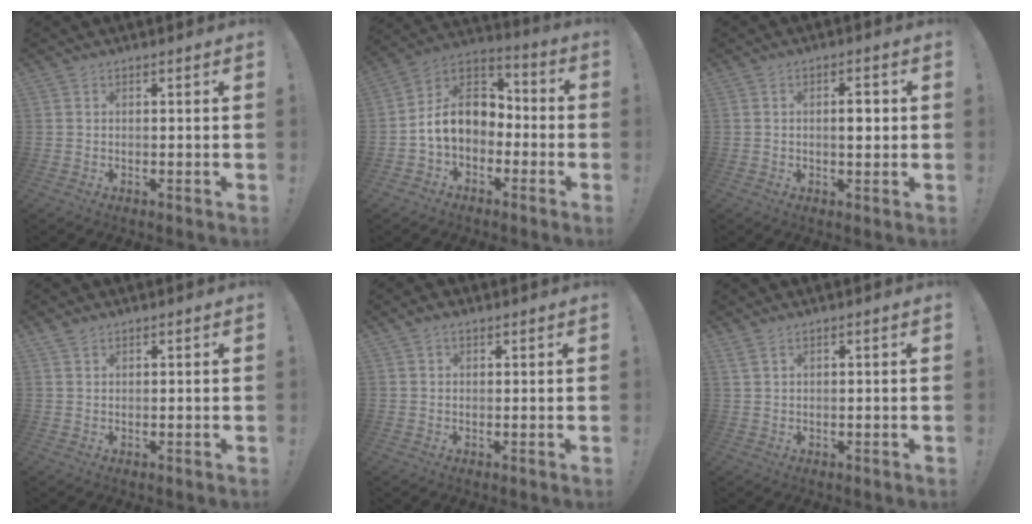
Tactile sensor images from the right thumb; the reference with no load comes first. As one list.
[{"total": 14.0, "force": [0.2, 10.8, 8.9], "torque": [-0.138, 0.005, 0.011]}, {"total": 4.2, "force": [0.0, 1.8, 3.8], "torque": [-0.041, -0.001, -0.010]}, {"total": 1.8, "force": [1.5, 0.8, 0.5], "torque": [-0.005, -0.008, 0.028]}, {"total": 2.0, "force": [1.3, 1.2, 0.9], "torque": [-0.010, -0.004, 0.024]}, {"total": 1.9, "force": [1.2, 0.5, 1.3], "torque": [-0.029, 0.000, 0.024]}]